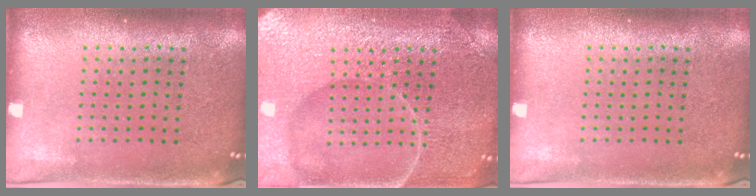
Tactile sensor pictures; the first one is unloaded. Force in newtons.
{"total": 7.4, "press": 7.3, "slide": 1.0}
{"total": 0.0}